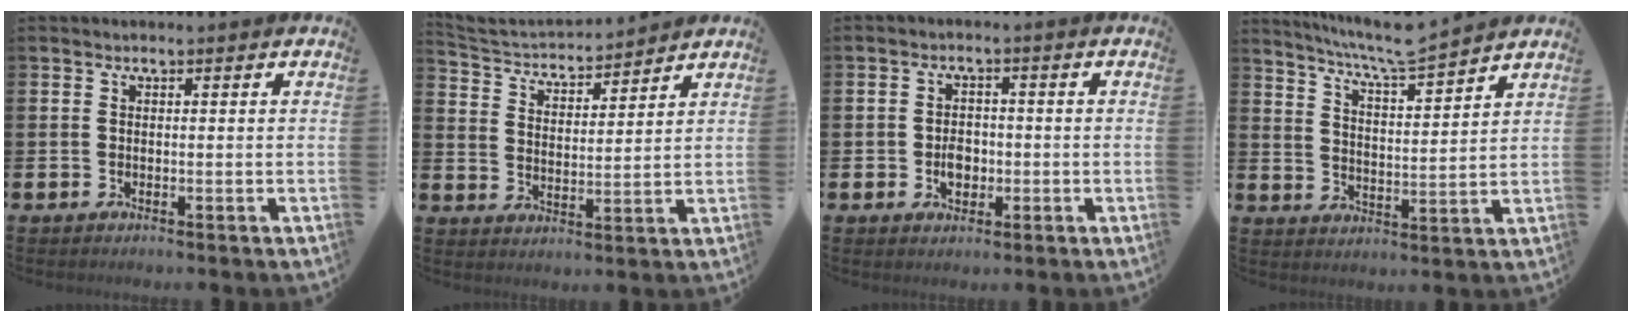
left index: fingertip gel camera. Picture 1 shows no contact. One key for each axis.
{"total": 3.8, "fx": 3.7, "fy": 1.1, "fz": 0.2, "tx": -0.025, "ty": -0.032, "tz": 0.059}
{"total": 2.9, "fx": -0.6, "fy": 2.2, "fz": 1.8, "tx": -0.020, "ty": -0.002, "tz": -0.017}
{"total": 7.3, "fx": 6.9, "fy": -0.1, "fz": 2.2, "tx": -0.066, "ty": -0.044, "tz": 0.121}